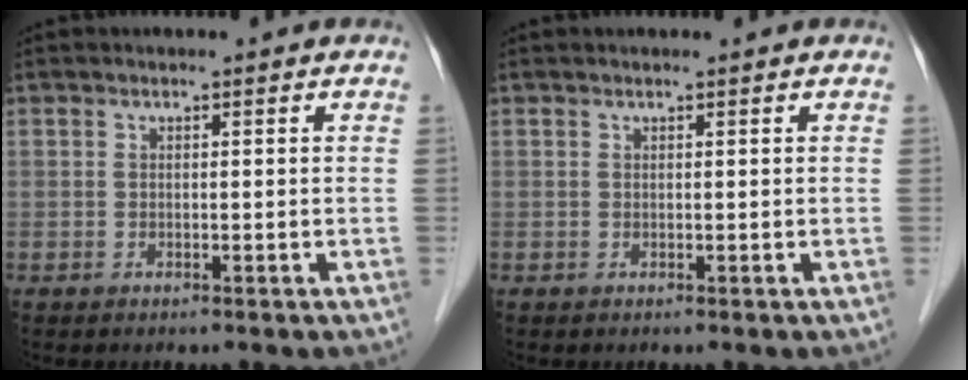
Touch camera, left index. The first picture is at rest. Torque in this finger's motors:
{"motor_torque": [0.13, -0.19, -0.04, -0.01]}